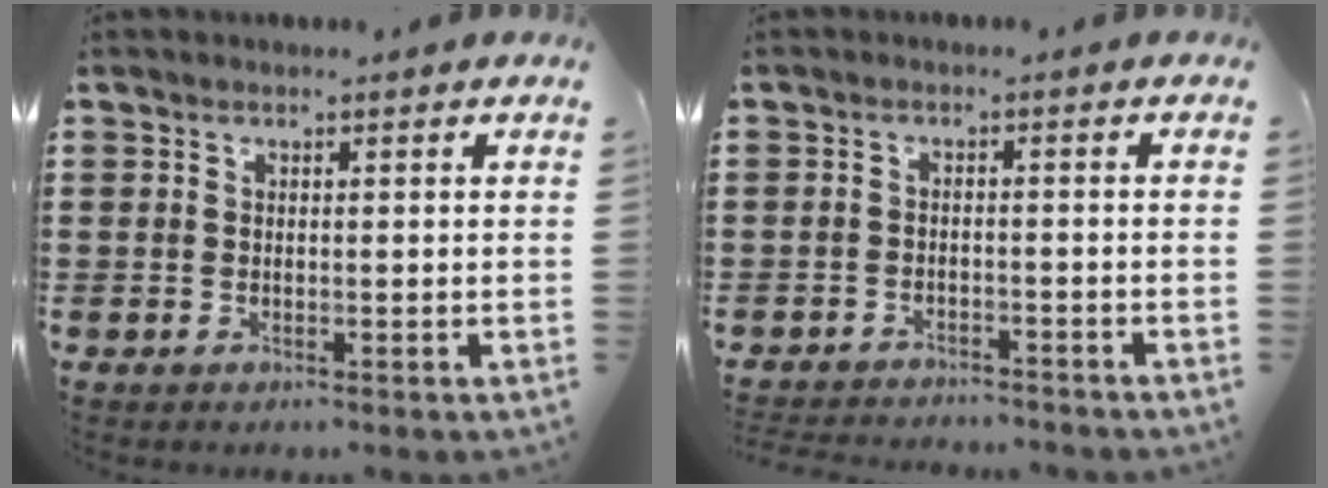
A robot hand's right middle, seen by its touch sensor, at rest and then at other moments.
{"total": 2.5, "force": [-2.5, 0.1, 0.0], "torque": [-0.007, -0.003, -0.053]}